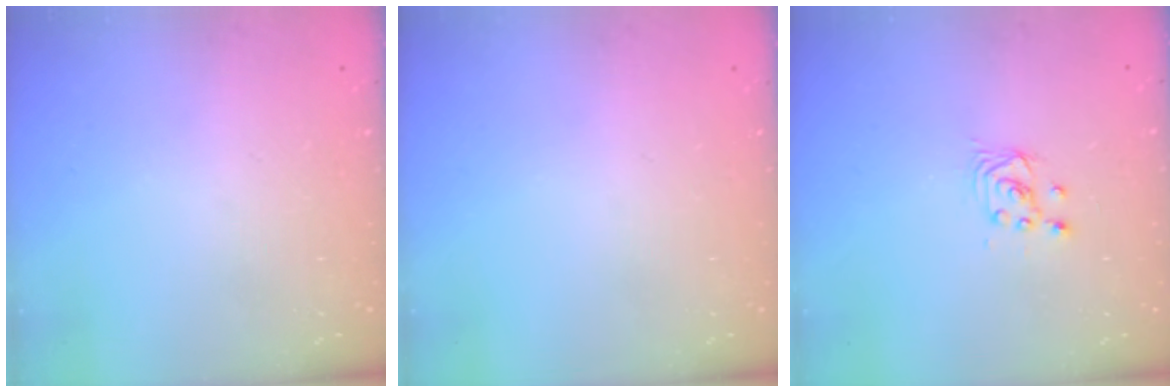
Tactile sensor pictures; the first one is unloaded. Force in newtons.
{"total": 0.0}
{"total": 2.5, "press": 2.5, "slide": 0.2}